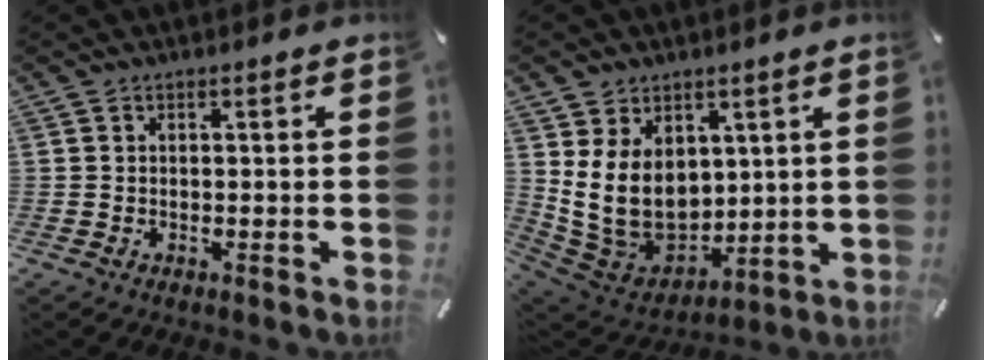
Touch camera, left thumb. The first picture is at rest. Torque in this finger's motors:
{"motor_torque": [2.66, 2.35, 1.47, -1.30, 0.71]}